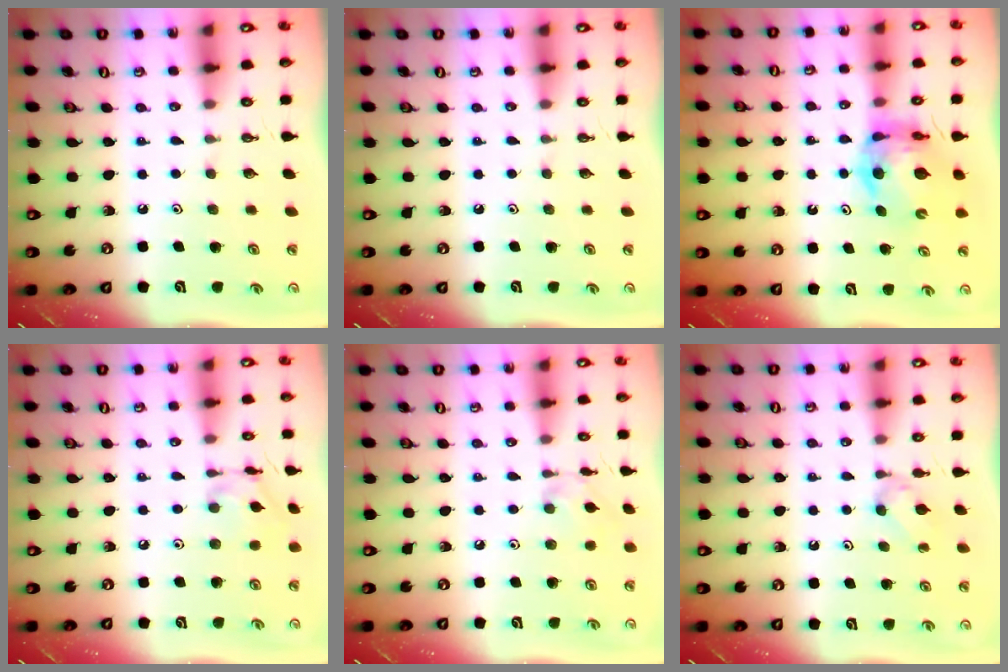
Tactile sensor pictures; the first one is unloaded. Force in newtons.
{"total": 0.0}
{"total": 10.9, "press": 10.8, "slide": 1.2}
{"total": 9.7, "press": 9.7, "slide": 0.6}
{"total": 4.9, "press": 4.9, "slide": 0.6}
{"total": 3.1, "press": 3.0, "slide": 0.7}